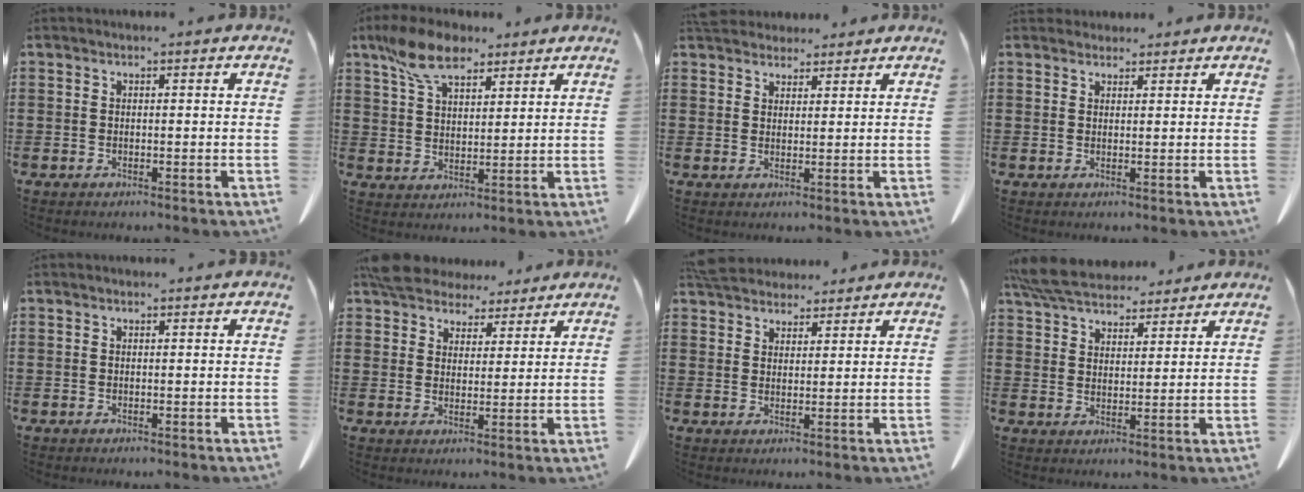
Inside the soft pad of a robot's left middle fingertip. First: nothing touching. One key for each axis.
{"total": 8.7, "fx": 6.2, "fy": 3.8, "fz": 4.8, "tx": -0.113, "ty": -0.002, "tz": 0.116}
{"total": 4.0, "fx": 3.8, "fy": 1.4, "fz": 0.5, "tx": -0.014, "ty": -0.008, "tz": 0.072}
{"total": 2.0, "fx": 1.8, "fy": 0.7, "fz": 0.1, "tx": -0.007, "ty": 0.000, "tz": 0.037}
{"total": 0.0}
{"total": 5.9, "fx": 5.3, "fy": 2.4, "fz": 0.9, "tx": -0.040, "ty": -0.005, "tz": 0.104}
{"total": 4.8, "fx": 4.5, "fy": 1.3, "fz": 0.6, "tx": -0.027, "ty": -0.007, "tz": 0.089}
{"total": 7.8, "fx": 7.1, "fy": 2.2, "fz": 2.4, "tx": -0.074, "ty": -0.018, "tz": 0.135}